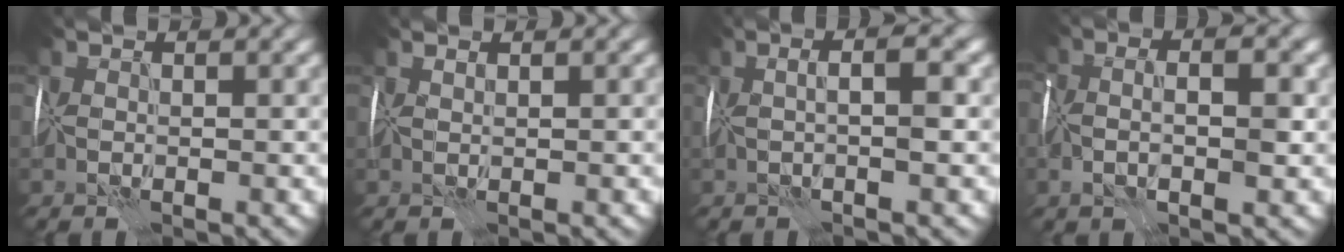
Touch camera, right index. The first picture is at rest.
{"total": 0.5, "force": [0.4, -0.2, 0.2], "torque": [-0.005, -0.002, 0.010]}
{"total": 2.9, "force": [0.2, 0.3, 2.9], "torque": [-0.037, 0.003, -0.003]}
{"total": 3.9, "force": [-0.5, 1.3, 3.6], "torque": [-0.061, -0.001, -0.010]}